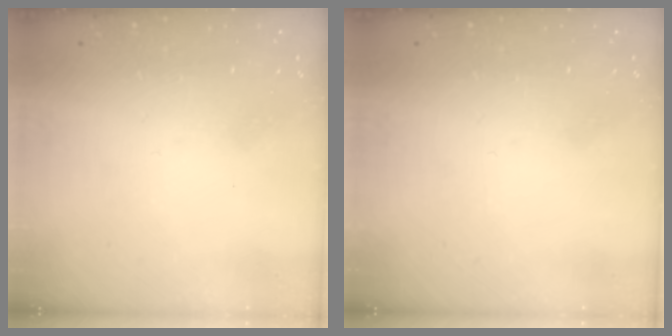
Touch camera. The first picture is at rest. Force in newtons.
{"total": 0.0}